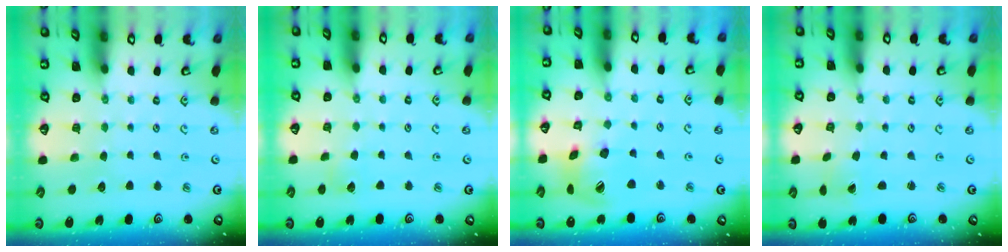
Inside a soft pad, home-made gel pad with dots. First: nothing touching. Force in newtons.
{"total": 2.7, "press": 2.7, "slide": 0.3}
{"total": 16.7, "press": 16.5, "slide": 2.6}
{"total": 0.9, "press": 0.7, "slide": 0.5}